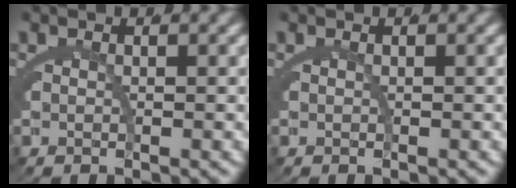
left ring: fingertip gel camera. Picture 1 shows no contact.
{"total": 0.0}